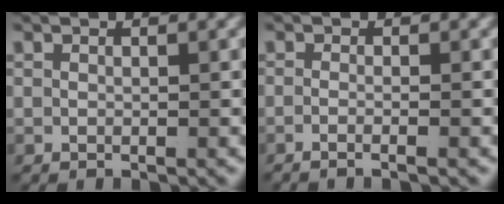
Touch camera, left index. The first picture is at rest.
{"total": 1.7, "force": [-1.4, -0.1, 1.0], "torque": [-0.026, -0.007, -0.023]}